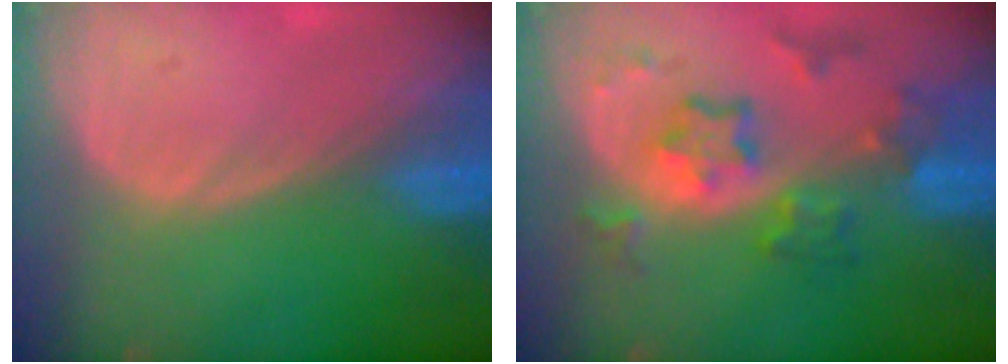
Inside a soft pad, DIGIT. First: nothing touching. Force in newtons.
{"total": 8.1, "press": 7.0, "slide": 4.0}